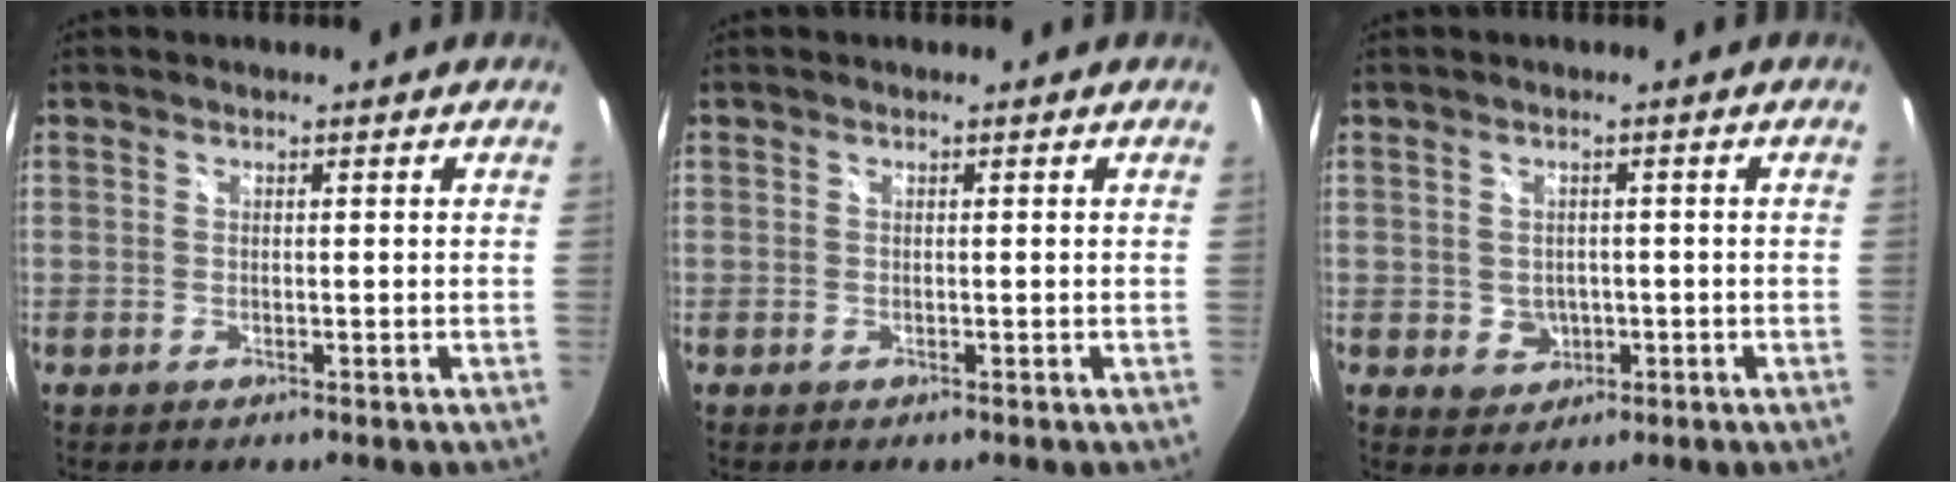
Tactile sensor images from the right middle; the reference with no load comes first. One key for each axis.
{"total": 0.0}
{"total": 3.8, "fx": -0.6, "fy": 3.5, "fz": 1.2, "tx": -0.027, "ty": 0.002, "tz": 0.002}